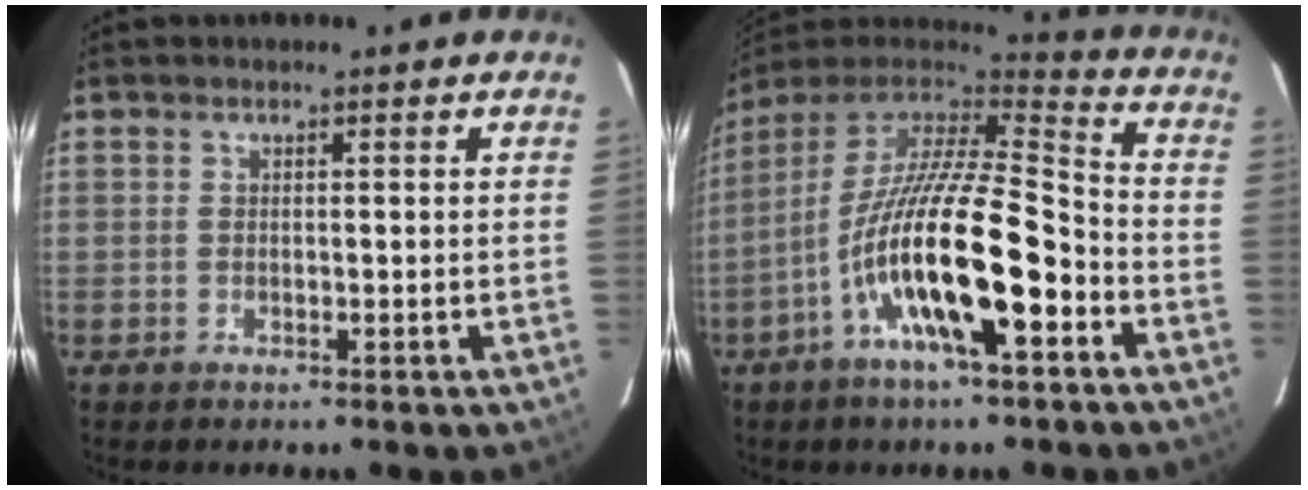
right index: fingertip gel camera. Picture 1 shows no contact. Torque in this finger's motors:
{"motor_torque": [1.34, -0.80, 1.05, 0.21]}